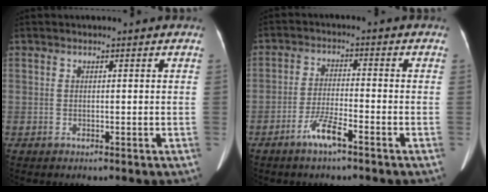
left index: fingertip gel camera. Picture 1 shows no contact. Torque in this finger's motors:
{"motor_torque": [0.55, 0.50, 0.05, 0.10]}